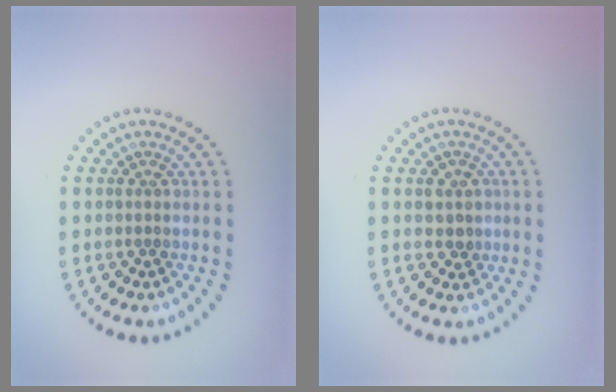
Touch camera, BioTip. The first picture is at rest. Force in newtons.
{"total": 1.7, "press": 1.5, "slide": 0.7}